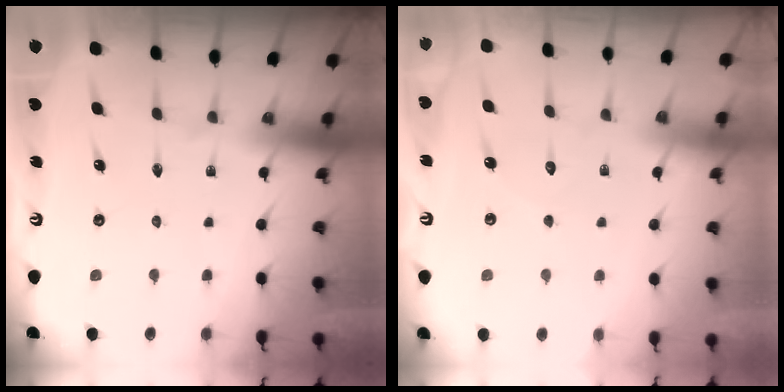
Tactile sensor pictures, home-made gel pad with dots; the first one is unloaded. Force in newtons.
{"total": 3.3, "press": 3.3, "slide": 0.3}